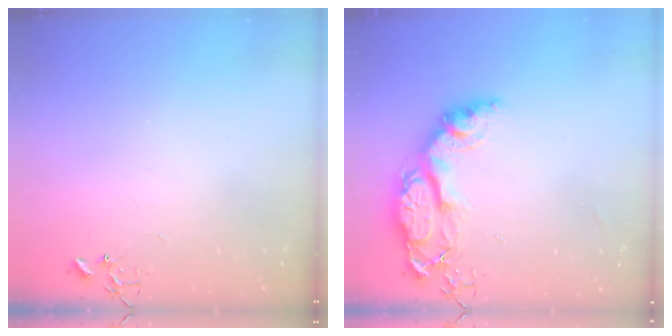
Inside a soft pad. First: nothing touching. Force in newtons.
{"total": 15.4, "press": 15.3, "slide": 1.2}